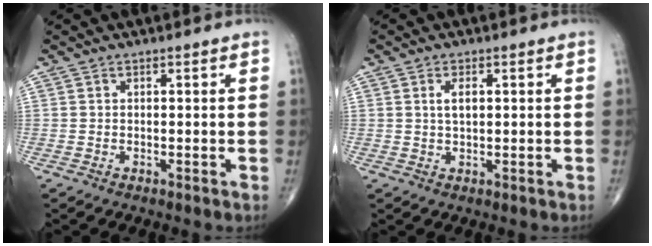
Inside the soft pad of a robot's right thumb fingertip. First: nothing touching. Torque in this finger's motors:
{"motor_torque": [0.00, 1.07, 0.30, -0.07, 0.01]}